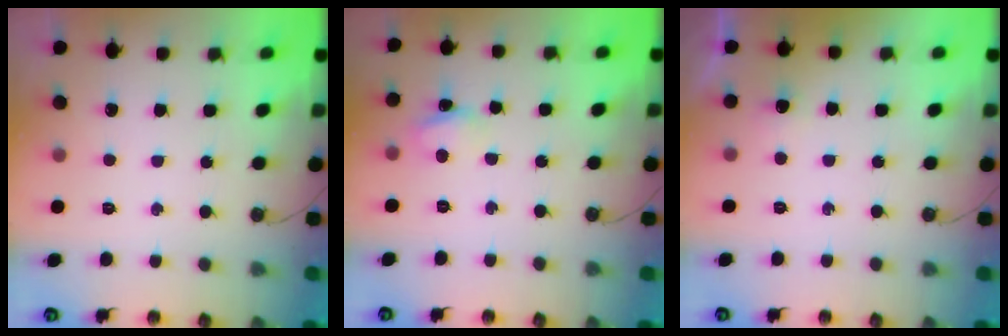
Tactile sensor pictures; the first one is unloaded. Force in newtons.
{"total": 3.1, "press": 3.1, "slide": 0.3}
{"total": 13.2, "press": 4.5, "slide": 12.4}